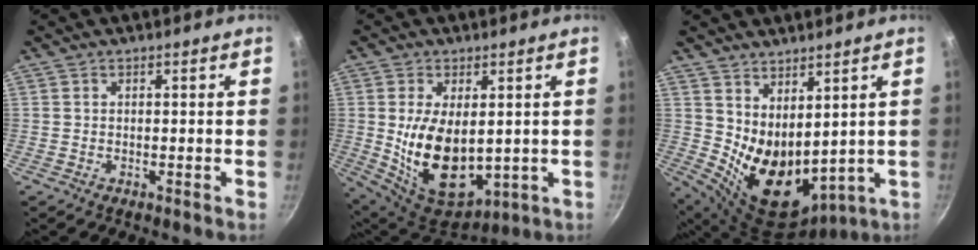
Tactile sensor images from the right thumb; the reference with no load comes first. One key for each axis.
{"total": 15.6, "fx": 0.3, "fy": 9.0, "fz": 12.7, "tx": -0.208, "ty": -0.025, "tz": 0.029}
{"total": 13.1, "fx": 4.0, "fy": 7.9, "fz": 9.7, "tx": -0.132, "ty": -0.051, "tz": 0.097}